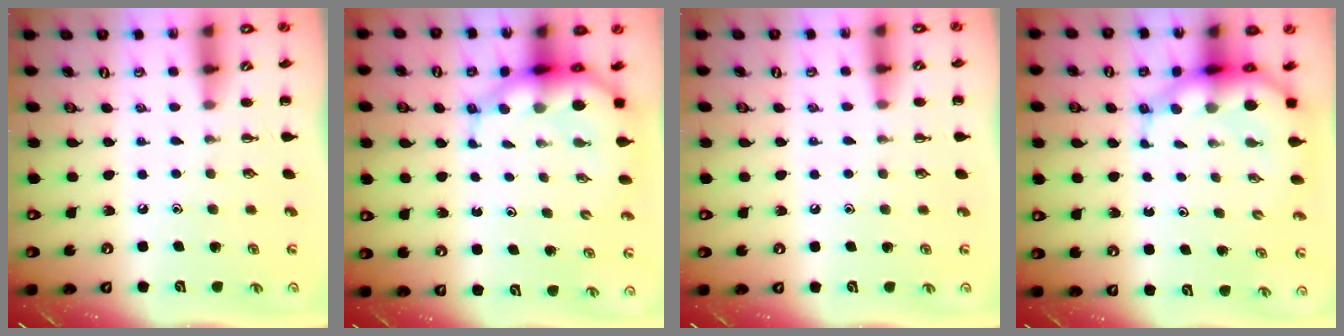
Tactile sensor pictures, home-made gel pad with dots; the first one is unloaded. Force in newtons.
{"total": 8.4, "press": 8.0, "slide": 2.6}
{"total": 4.8, "press": 4.6, "slide": 1.6}
{"total": 8.4, "press": 8.0, "slide": 2.6}